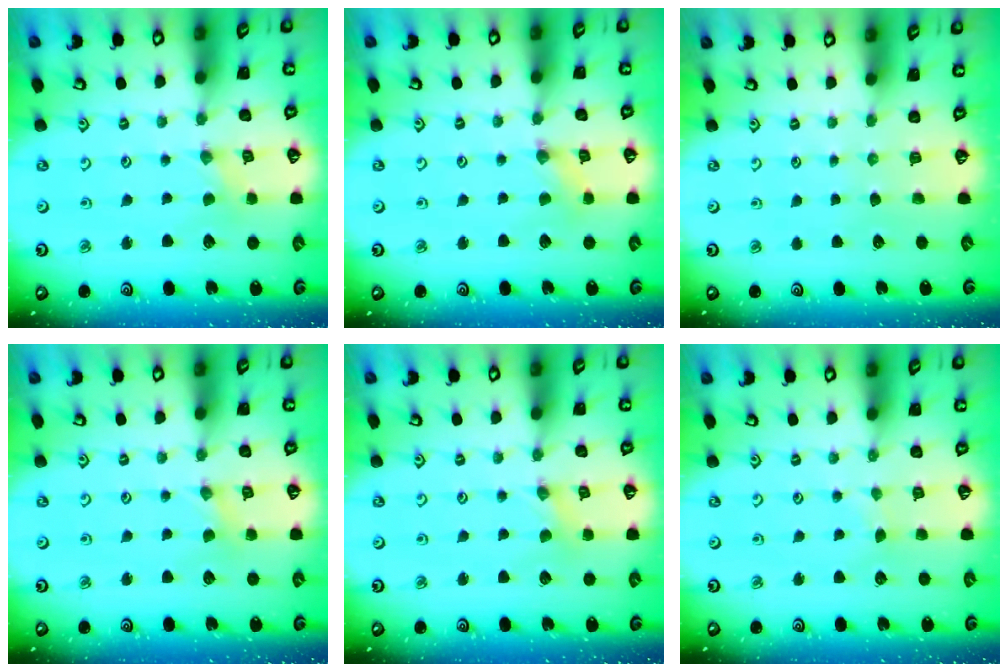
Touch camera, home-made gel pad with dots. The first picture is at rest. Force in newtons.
{"total": 1.6, "press": 1.5, "slide": 0.2}
{"total": 0.0}
{"total": 1.6, "press": 1.5, "slide": 0.3}
{"total": 0.9, "press": 0.8, "slide": 0.2}
{"total": 1.2, "press": 1.2, "slide": 0.2}